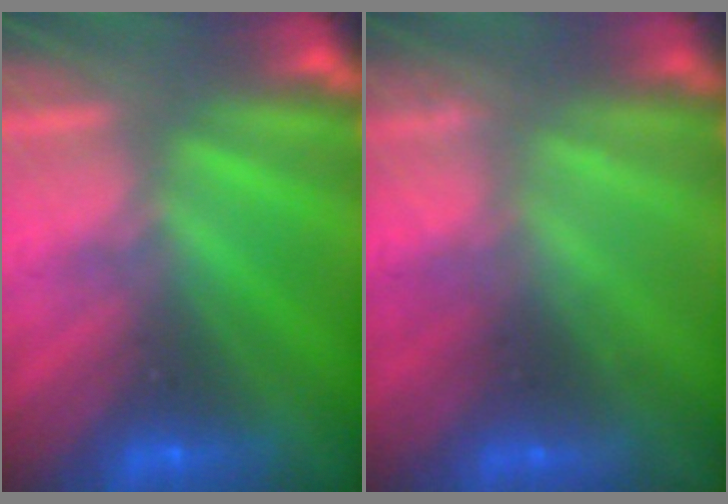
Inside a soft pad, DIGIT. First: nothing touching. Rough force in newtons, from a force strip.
{"total": 2.1}